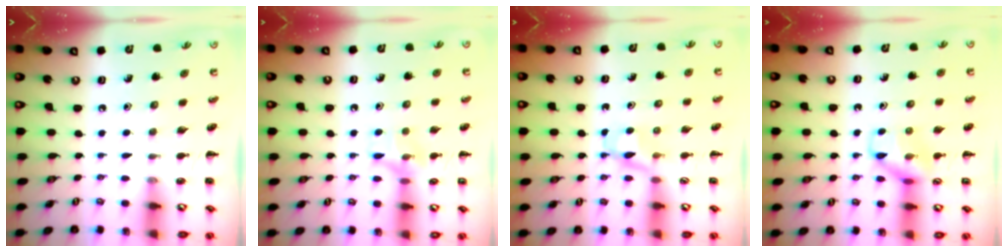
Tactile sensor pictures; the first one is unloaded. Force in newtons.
{"total": 8.1, "press": 8.0, "slide": 1.2}
{"total": 3.4, "press": 3.1, "slide": 1.4}
{"total": 10.0, "press": 9.9, "slide": 0.7}